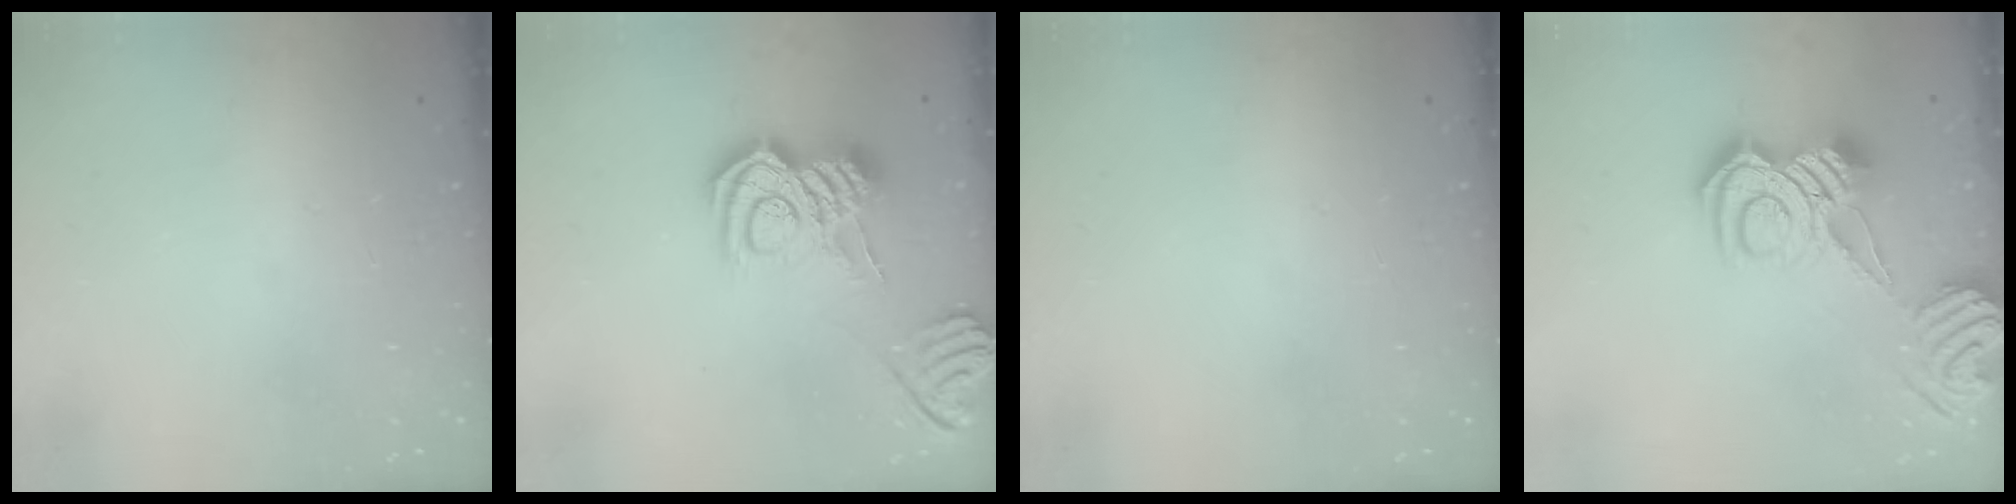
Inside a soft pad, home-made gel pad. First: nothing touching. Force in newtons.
{"total": 11.4, "press": 11.4, "slide": 0.6}
{"total": 0.0}
{"total": 10.5, "press": 10.4, "slide": 0.9}